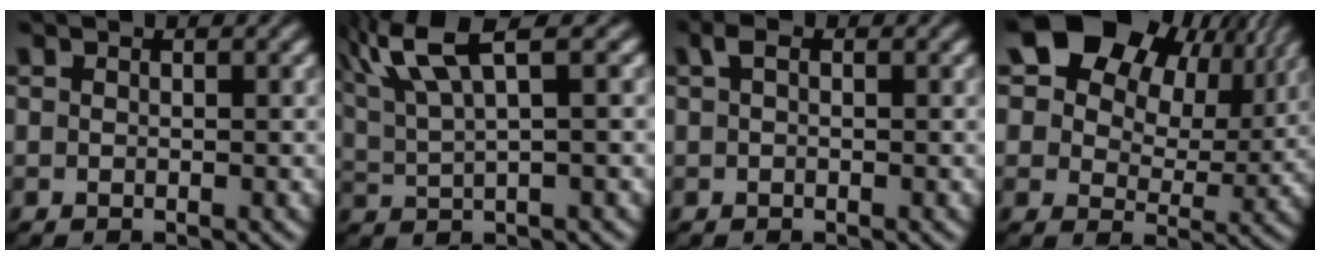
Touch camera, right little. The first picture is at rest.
{"total": 5.7, "force": [3.1, 1.9, 4.4], "torque": [-0.086, 0.002, 0.058]}
{"total": 0.7, "force": [0.3, -0.3, 0.5], "torque": [-0.010, 0.002, 0.010]}
{"total": 16.1, "force": [5.9, 11.7, 9.4], "torque": [-0.163, 0.016, 0.072]}